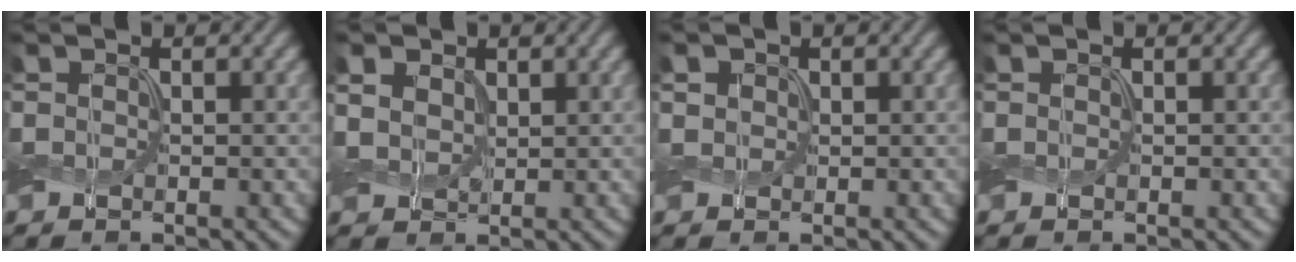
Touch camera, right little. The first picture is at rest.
{"total": 3.1, "force": [0.9, 2.4, 1.7], "torque": [-0.051, 0.003, 0.012]}
{"total": 1.3, "force": [0.5, 1.1, 0.5], "torque": [-0.014, -0.003, 0.007]}
{"total": 0.0}